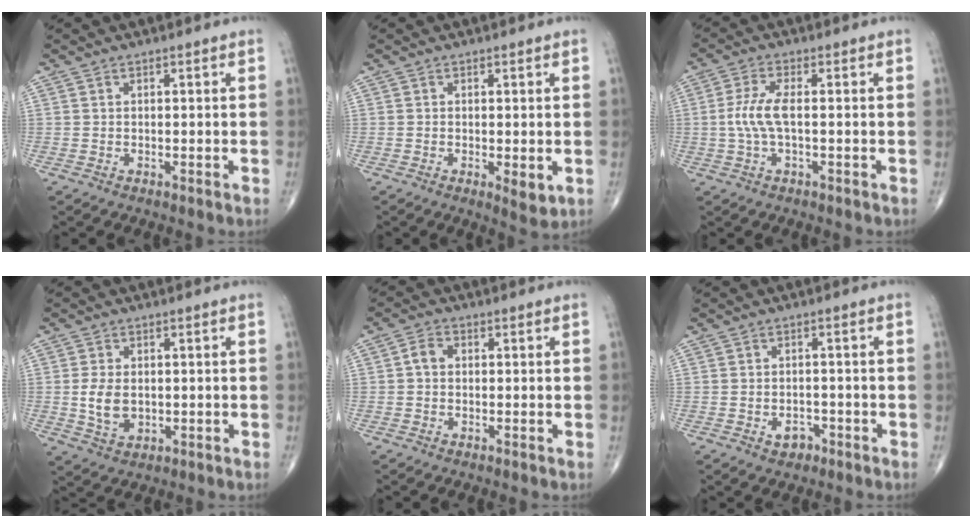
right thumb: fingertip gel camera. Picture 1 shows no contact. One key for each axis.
{"total": 3.4, "fx": -0.7, "fy": 1.2, "fz": 3.1, "tx": -0.048, "ty": -0.012, "tz": -0.010}
{"total": 5.5, "fx": -0.3, "fy": 1.7, "fz": 5.2, "tx": -0.133, "ty": 0.007, "tz": -0.010}
{"total": 5.8, "fx": -0.1, "fy": 3.9, "fz": 4.4, "tx": -0.078, "ty": -0.007, "tz": 0.005}
{"total": 2.9, "fx": 0.2, "fy": 2.2, "fz": 1.8, "tx": -0.029, "ty": 0.011, "tz": -0.002}
{"total": 2.9, "fx": -1.4, "fy": 2.1, "fz": 1.4, "tx": -0.010, "ty": 0.010, "tz": -0.018}